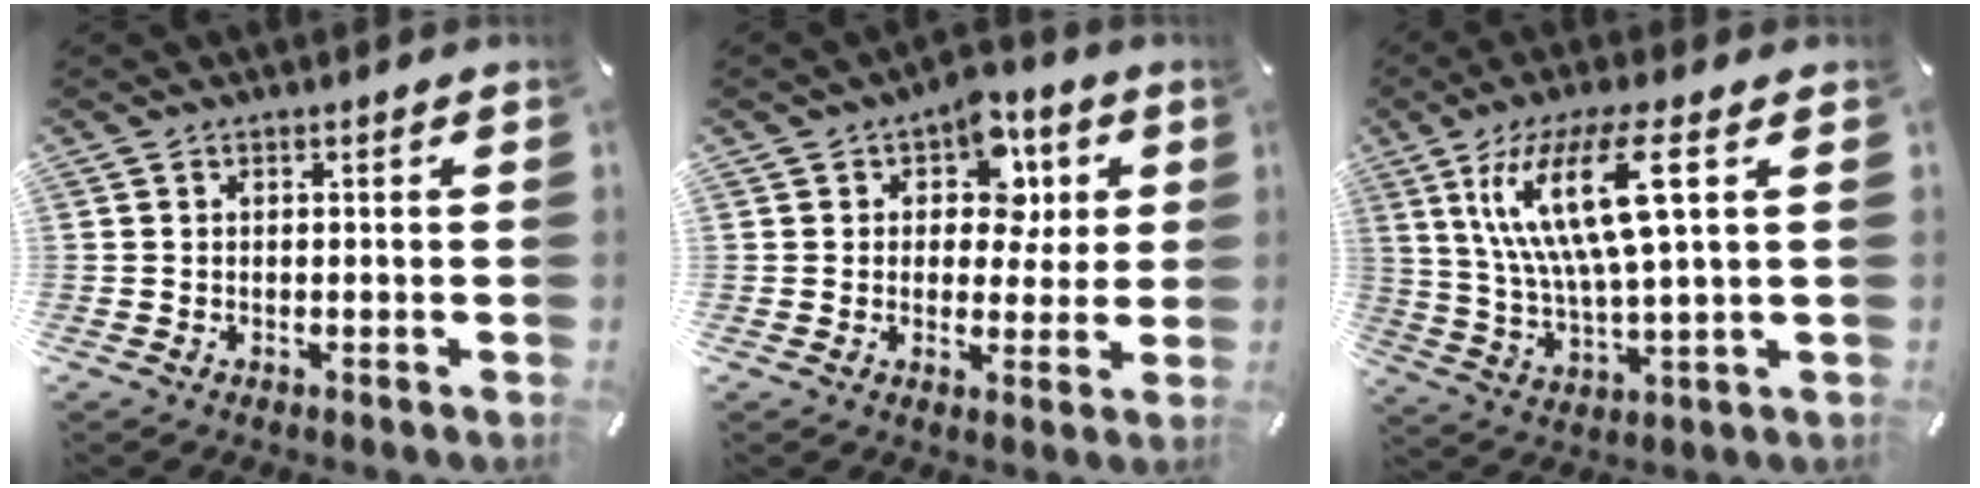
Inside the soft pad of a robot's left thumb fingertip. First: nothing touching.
{"total": 10.5, "force": [3.4, 7.9, 6.0], "torque": [-0.074, -0.011, 0.057]}
{"total": 16.8, "force": [6.0, 4.0, 15.2], "torque": [-0.328, -0.005, 0.090]}